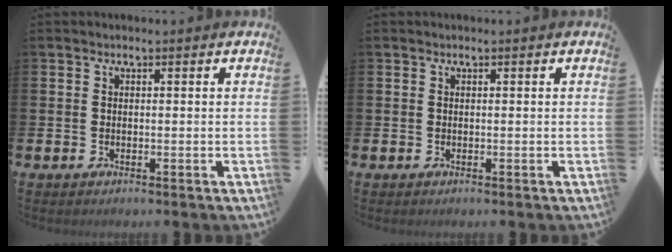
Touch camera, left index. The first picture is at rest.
{"total": 0.0}